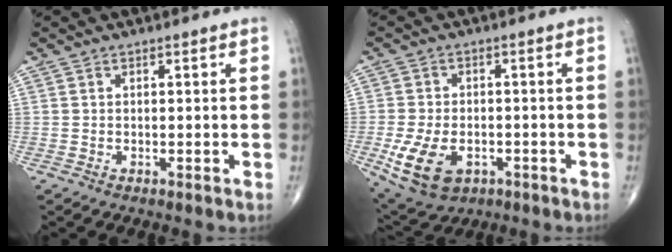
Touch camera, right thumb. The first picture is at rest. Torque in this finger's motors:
{"motor_torque": [-0.12, 0.34, 0.49, 0.36, 0.23]}